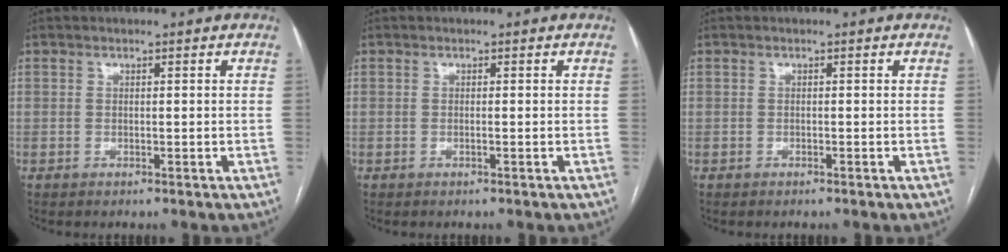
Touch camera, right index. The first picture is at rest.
{"total": 0.0}
{"total": 0.0}